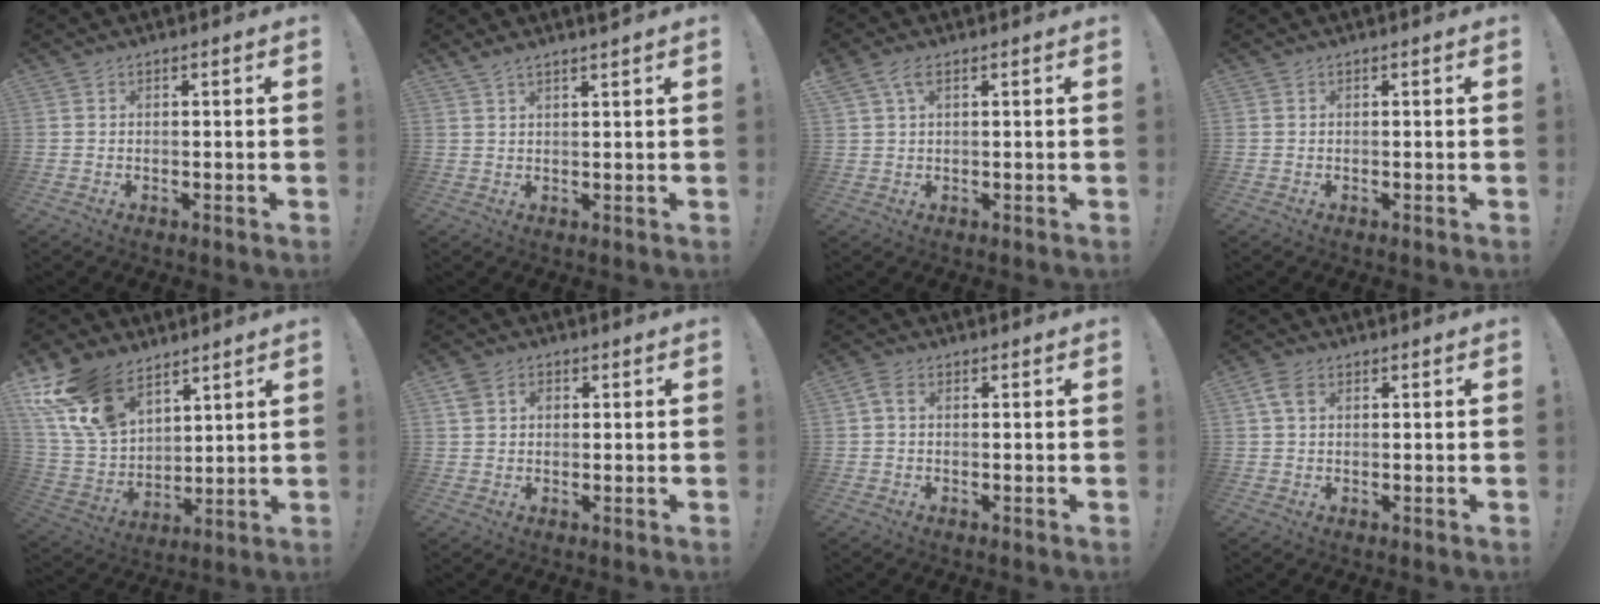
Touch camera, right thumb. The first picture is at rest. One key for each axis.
{"total": 2.8, "fx": 2.4, "fy": -0.4, "fz": 1.4, "tx": -0.027, "ty": -0.015, "tz": 0.041}
{"total": 3.6, "fx": 1.7, "fy": 1.4, "fz": 2.9, "tx": -0.063, "ty": 0.003, "tz": 0.032}
{"total": 0.0}
{"total": 18.3, "fx": 11.9, "fy": 10.5, "fz": 9.1, "tx": -0.186, "ty": -0.066, "tz": 0.229}
{"total": 3.9, "fx": 1.1, "fy": 3.1, "fz": 2.1, "tx": -0.037, "ty": 0.001, "tz": 0.018}
{"total": 2.4, "fx": 0.4, "fy": 1.5, "fz": 1.7, "tx": -0.036, "ty": 0.007, "tz": 0.008}
{"total": 4.1, "fx": 1.4, "fy": 2.7, "fz": 2.8, "tx": -0.049, "ty": 0.003, "tz": 0.027}